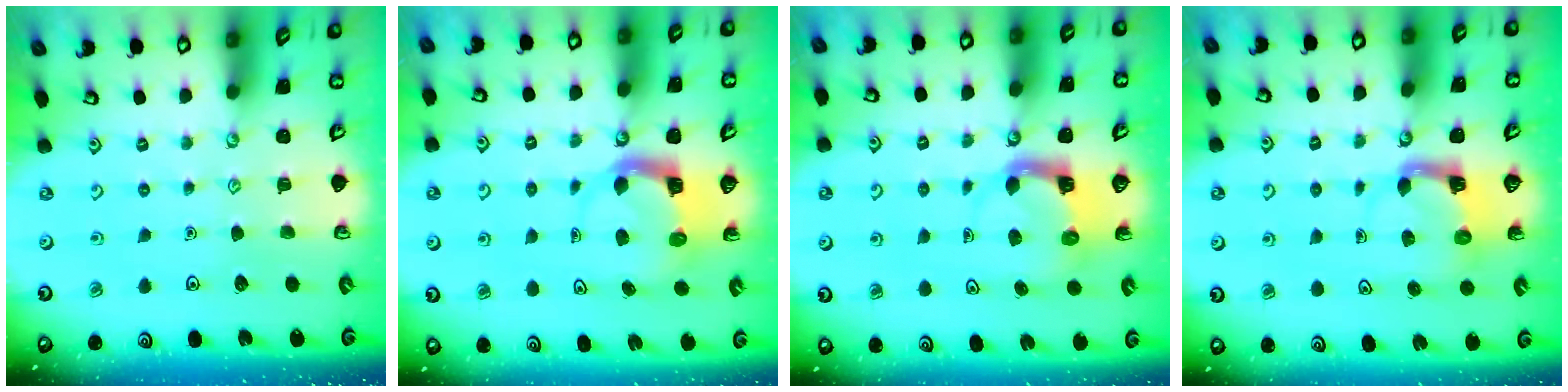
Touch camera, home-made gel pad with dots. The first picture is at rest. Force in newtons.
{"total": 4.0, "press": 4.0, "slide": 0.3}
{"total": 3.9, "press": 3.9, "slide": 0.3}
{"total": 3.9, "press": 3.9, "slide": 0.7}